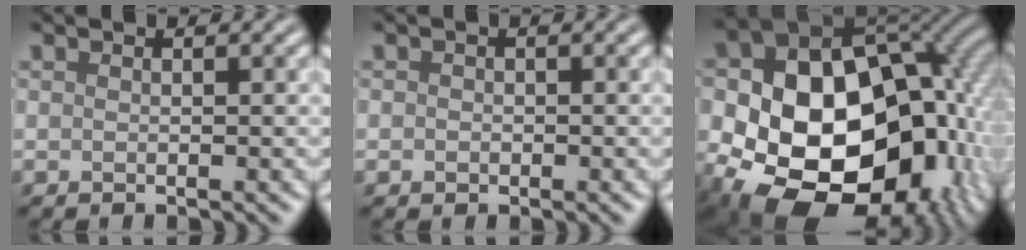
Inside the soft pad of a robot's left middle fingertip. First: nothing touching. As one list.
[{"total": 0.7, "force": [-0.1, 0.6, 0.2], "torque": [0.001, -0.004, -0.002]}, {"total": 21.8, "force": [-3.5, 16.4, 14.0], "torque": [-0.229, -0.028, -0.054]}]